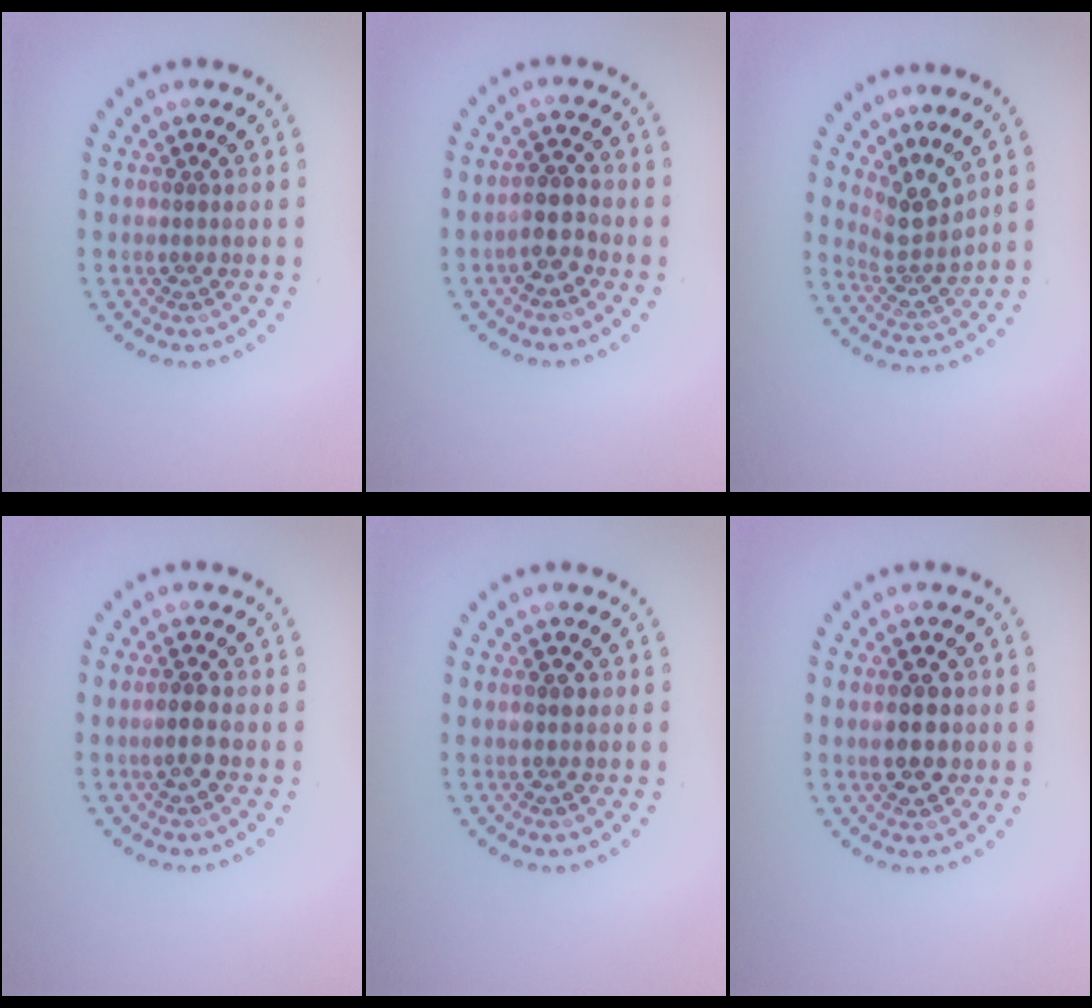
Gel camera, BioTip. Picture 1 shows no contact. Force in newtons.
{"total": 2.3, "press": 2.1, "slide": 1.1}
{"total": 3.2, "press": 2.3, "slide": 2.2}
{"total": 1.9, "press": 1.8, "slide": 0.5}
{"total": 1.3, "press": 1.3, "slide": 0.1}
{"total": 4.4, "press": 4.4, "slide": 0.1}